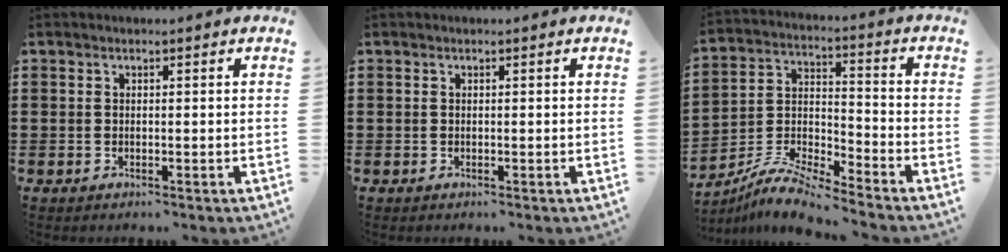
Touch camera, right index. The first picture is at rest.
{"total": 0.0}
{"total": 8.2, "force": [-7.8, 0.6, 2.3], "torque": [-0.059, 0.004, -0.159]}